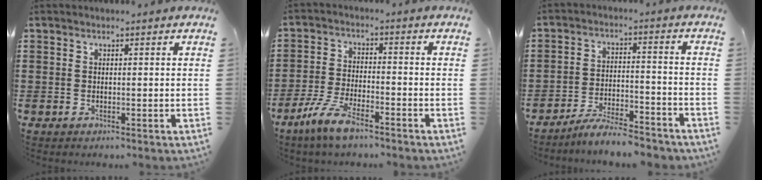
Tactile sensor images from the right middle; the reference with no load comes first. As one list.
[{"total": 6.7, "force": [-4.7, 1.4, 4.6], "torque": [-0.113, -0.008, -0.094]}, {"total": 5.9, "force": [-5.7, 0.3, 1.8], "torque": [-0.036, 0.000, -0.110]}]